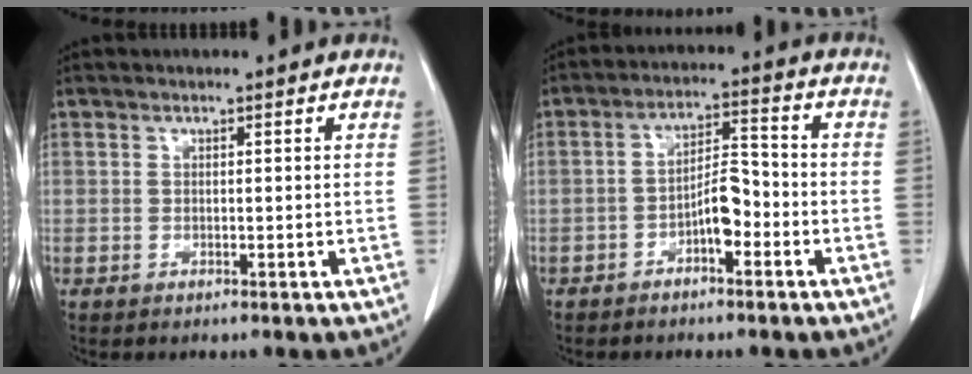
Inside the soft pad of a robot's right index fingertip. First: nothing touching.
{"total": 5.4, "force": [-2.4, 1.8, 4.4], "torque": [-0.077, 0.021, -0.039]}